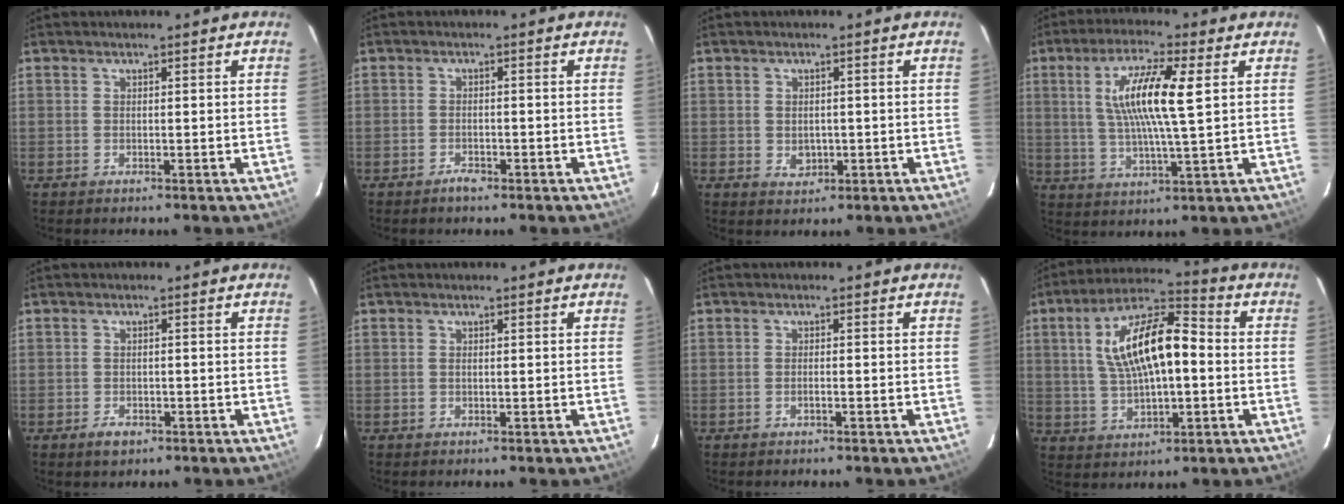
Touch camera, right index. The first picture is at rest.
{"total": 1.9, "force": [-1.6, 0.7, 0.9], "torque": [-0.018, -0.002, -0.027]}
{"total": 2.8, "force": [-0.5, 2.3, 1.4], "torque": [-0.024, -0.002, -0.002]}
{"total": 11.7, "force": [2.8, 1.2, 11.3], "torque": [-0.214, 0.003, 0.051]}
{"total": 2.7, "force": [-1.6, 1.8, 1.3], "torque": [-0.025, 0.000, -0.024]}
{"total": 0.0}
{"total": 0.9, "force": [-0.6, 0.0, 0.6], "torque": [-0.013, 0.001, -0.011]}
{"total": 15.3, "force": [1.1, 5.8, 14.2], "torque": [-0.264, 0.023, 0.019]}